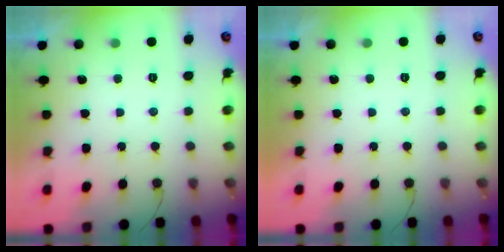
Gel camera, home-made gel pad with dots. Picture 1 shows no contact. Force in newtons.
{"total": 1.8, "press": 1.8, "slide": 0.0}